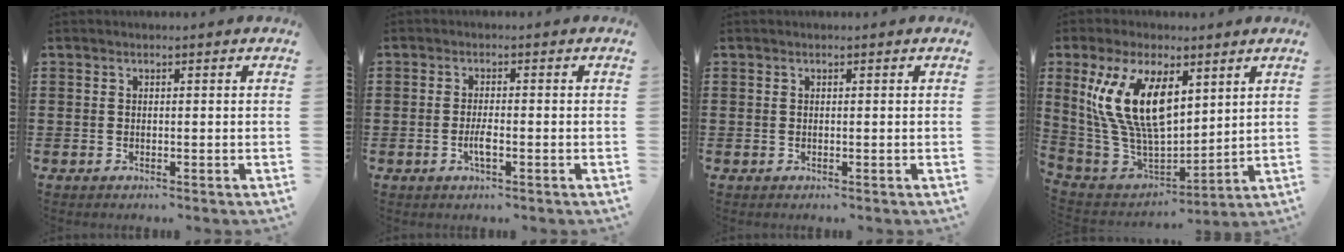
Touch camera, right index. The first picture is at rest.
{"total": 2.7, "force": [-1.0, 0.6, 2.4], "torque": [-0.051, 0.000, -0.019]}
{"total": 0.0}
{"total": 14.4, "force": [5.2, 6.9, 11.6], "torque": [-0.263, -0.006, 0.096]}